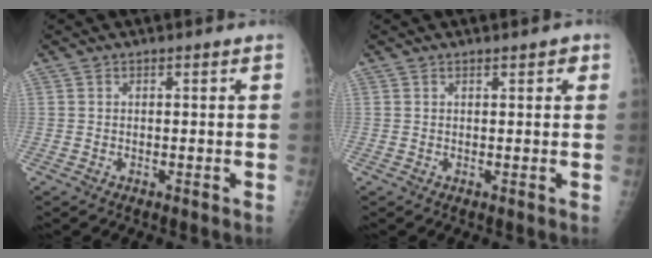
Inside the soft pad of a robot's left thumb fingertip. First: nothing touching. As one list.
[{"total": 1.7, "force": [0.9, 0.7, 1.2], "torque": [-0.008, -0.001, 0.010]}]